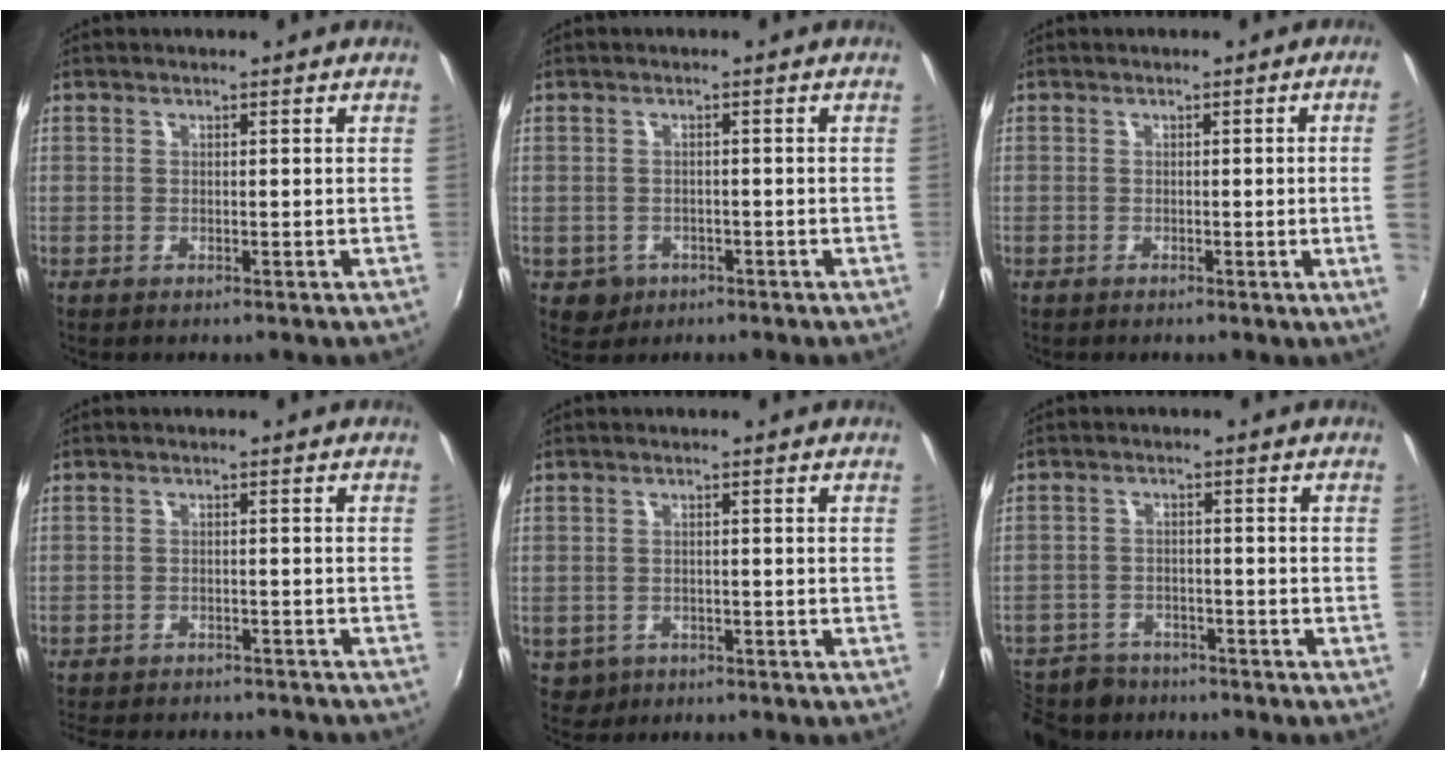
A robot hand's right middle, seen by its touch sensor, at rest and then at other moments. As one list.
[{"total": 3.5, "force": [-1.3, 3.1, 0.8], "torque": [-0.026, -0.002, -0.013]}, {"total": 4.2, "force": [0.1, -2.0, 3.6], "torque": [-0.057, -0.010, 0.005]}, {"total": 13.6, "force": [-11.9, 4.1, 5.1], "torque": [-0.115, -0.019, -0.162]}, {"total": 3.8, "force": [-1.7, 3.2, 1.1], "torque": [-0.033, -0.005, -0.018]}, {"total": 12.3, "force": [-9.9, 6.3, 3.7], "torque": [-0.116, -0.003, -0.161]}]